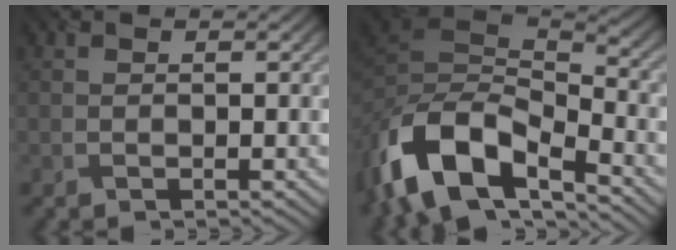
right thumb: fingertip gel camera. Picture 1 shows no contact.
{"total": 14.7, "force": [-8.3, 7.2, 9.8], "torque": [-0.234, -0.025, -0.143]}